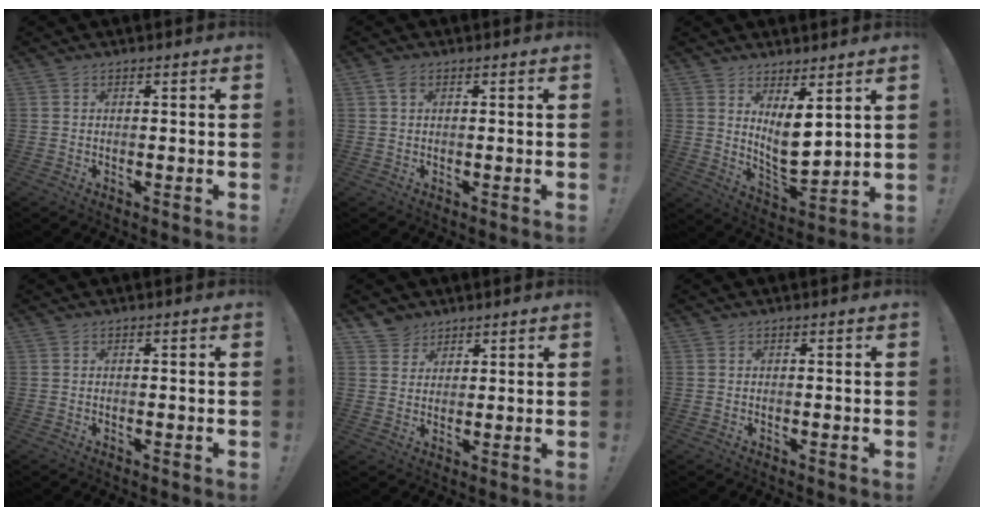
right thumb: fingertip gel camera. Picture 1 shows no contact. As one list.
[{"total": 1.9, "force": [0.9, 1.1, 1.3], "torque": [-0.020, 0.000, 0.014]}, {"total": 9.7, "force": [4.7, 4.0, 7.5], "torque": [-0.118, -0.048, 0.091]}, {"total": 0.0}, {"total": 5.2, "force": [3.9, 3.5, 0.0], "torque": [0.002, -0.028, 0.076]}, {"total": 0.0}]